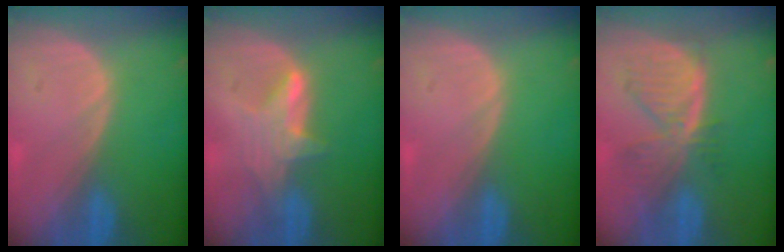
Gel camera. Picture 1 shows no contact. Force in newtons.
{"total": 4.3, "press": 4.3, "slide": 0.4}
{"total": 0.0}
{"total": 7.8, "press": 6.8, "slide": 3.9}